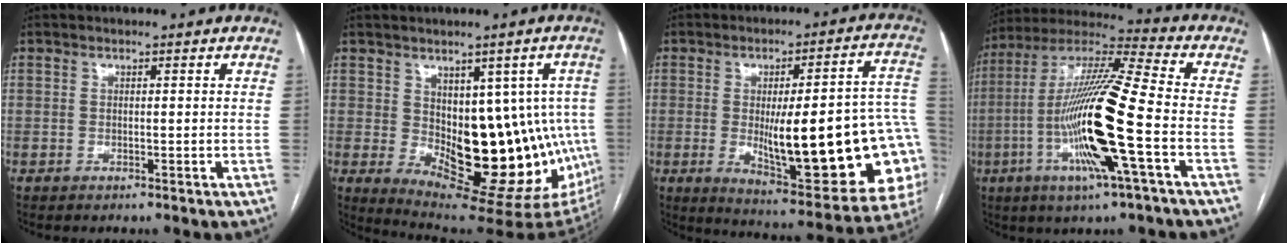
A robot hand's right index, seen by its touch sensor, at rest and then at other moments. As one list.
[{"total": 19.6, "force": [-1.5, 9.2, 17.2], "torque": [-0.172, 0.012, 0.011]}, {"total": 26.8, "force": [-3.3, 5.9, 26.0], "torque": [-0.272, 0.006, -0.026]}, {"total": 18.6, "force": [-4.7, 0.2, 18.0], "torque": [-0.360, -0.009, -0.095]}]